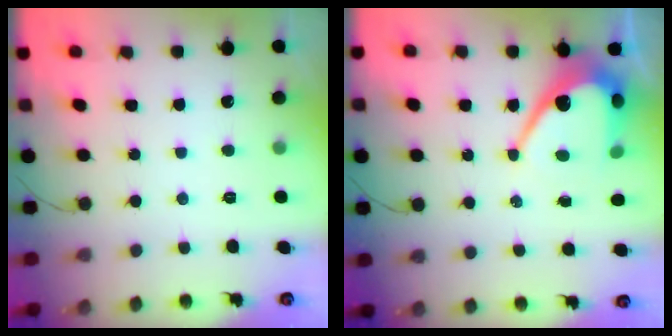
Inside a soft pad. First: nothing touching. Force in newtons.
{"total": 10.2, "press": 10.1, "slide": 0.9}